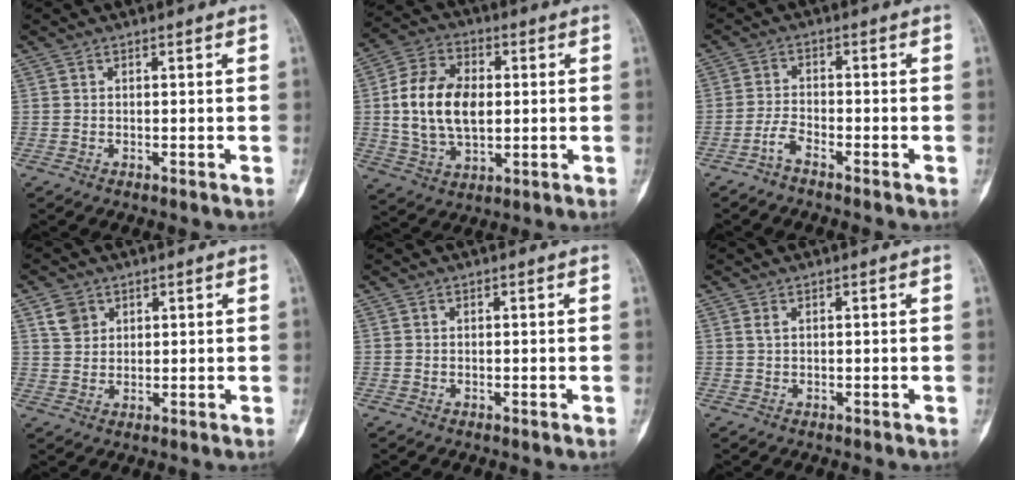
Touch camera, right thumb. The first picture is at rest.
{"total": 14.6, "force": [0.9, 9.3, 11.2], "torque": [-0.197, 0.008, 0.020]}
{"total": 3.0, "force": [-2.4, 0.8, 1.6], "torque": [-0.035, 0.017, -0.053]}
{"total": 4.0, "force": [2.1, 3.1, 1.4], "torque": [-0.013, -0.008, 0.043]}
{"total": 0.0}
{"total": 0.6, "force": [0.3, 0.2, 0.5], "torque": [-0.014, 0.004, 0.007]}